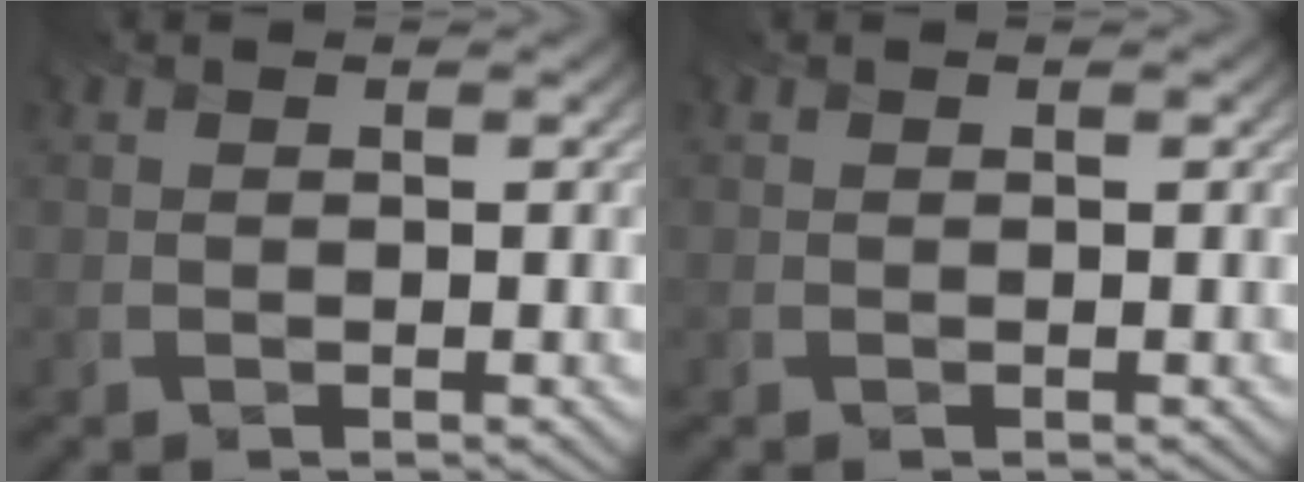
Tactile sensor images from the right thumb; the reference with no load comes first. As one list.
[{"total": 0.0}]